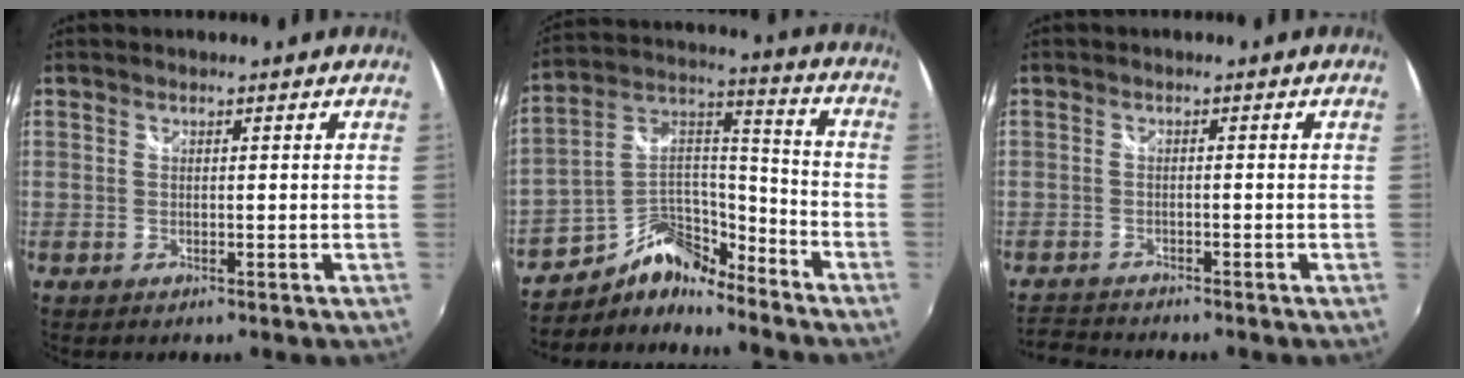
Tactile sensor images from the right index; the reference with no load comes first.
{"total": 13.2, "force": [-10.0, 7.0, 4.9], "torque": [-0.130, 0.046, -0.191]}
{"total": 3.3, "force": [-3.3, 0.6, 0.1], "torque": [-0.026, -0.009, -0.070]}